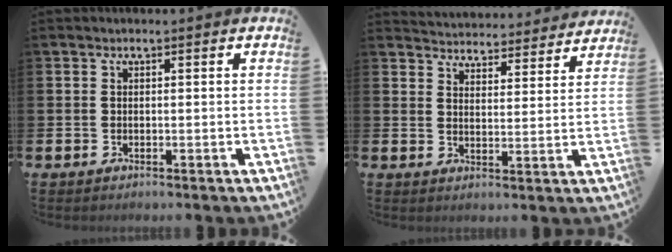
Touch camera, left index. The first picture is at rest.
{"total": 4.6, "force": [4.6, 0.6, -0.3], "torque": [-0.012, -0.040, 0.079]}